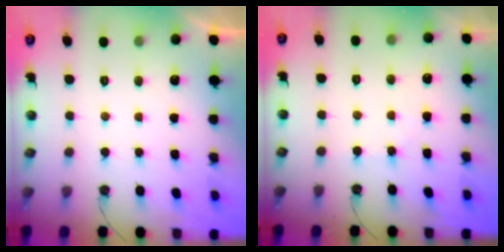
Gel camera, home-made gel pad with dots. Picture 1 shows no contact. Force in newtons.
{"total": 3.0, "press": 2.9, "slide": 0.5}